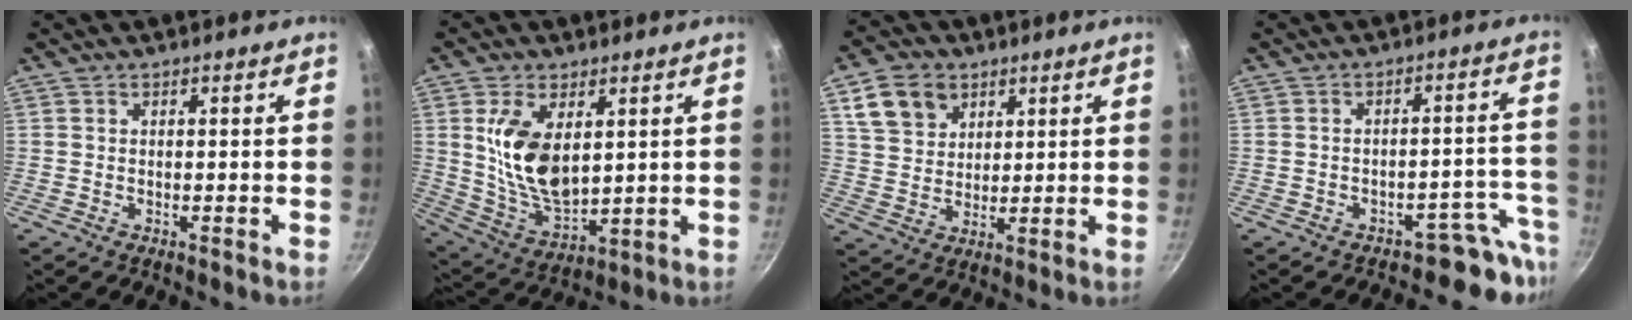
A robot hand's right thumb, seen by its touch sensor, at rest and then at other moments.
{"total": 13.6, "force": [3.4, 7.5, 10.8], "torque": [-0.189, -0.030, 0.078]}
{"total": 9.6, "force": [4.6, 7.2, 4.4], "torque": [-0.061, -0.006, 0.087]}
{"total": 5.9, "force": [-5.0, 2.9, 1.4], "torque": [0.042, 0.066, -0.069]}